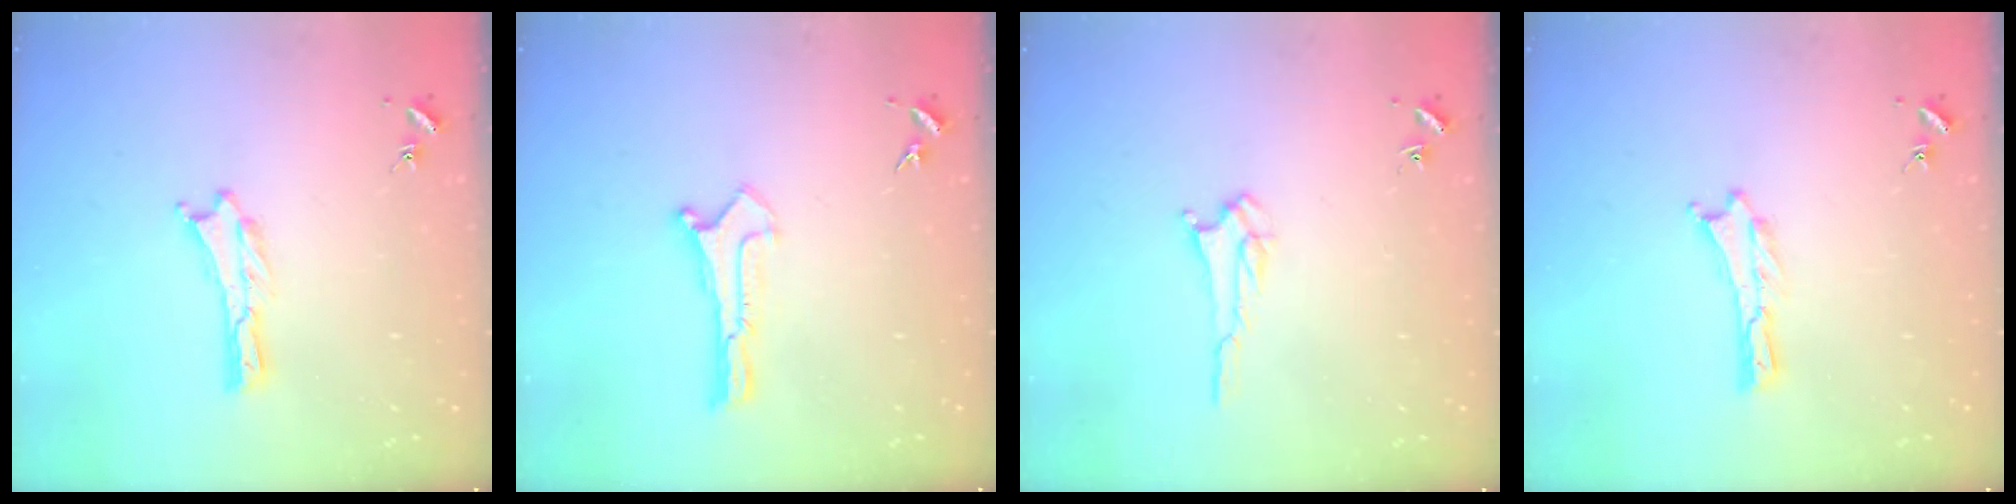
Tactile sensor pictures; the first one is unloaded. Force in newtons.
{"total": 0.0}
{"total": 2.6, "press": 2.6, "slide": 0.4}
{"total": 0.0}